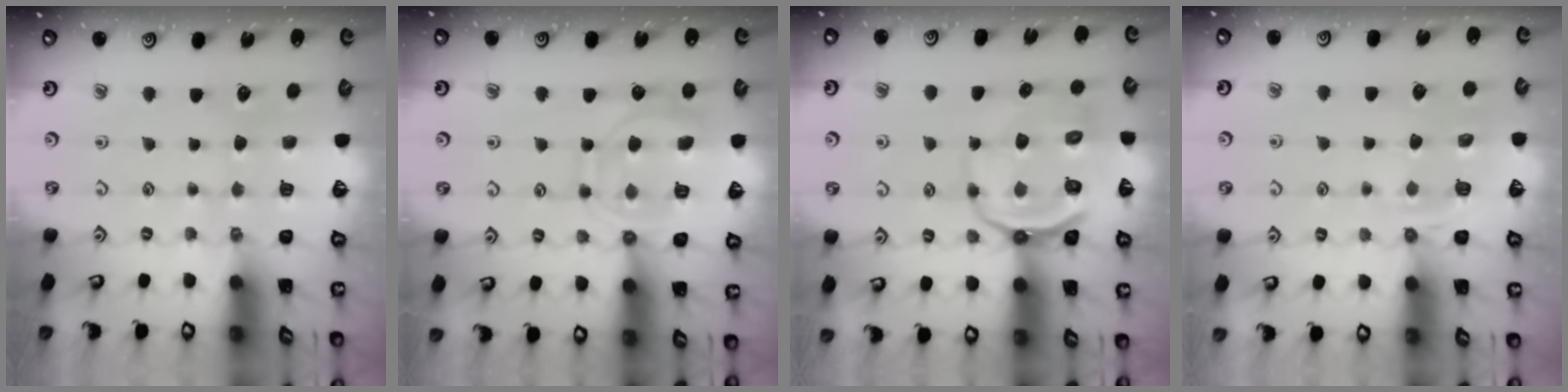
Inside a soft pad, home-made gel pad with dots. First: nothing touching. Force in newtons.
{"total": 11.7, "press": 11.6, "slide": 1.2}
{"total": 12.7, "press": 12.5, "slide": 2.4}
{"total": 5.7, "press": 5.3, "slide": 1.9}